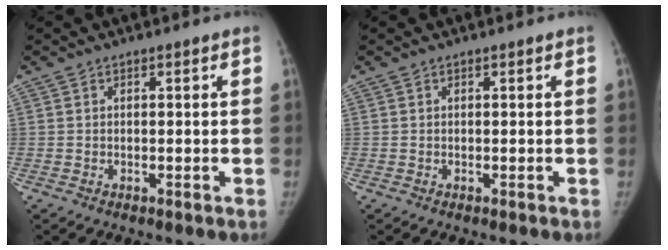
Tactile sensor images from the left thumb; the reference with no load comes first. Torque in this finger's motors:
{"motor_torque": [0.31, -0.04, 0.09, -0.51, 0.06]}